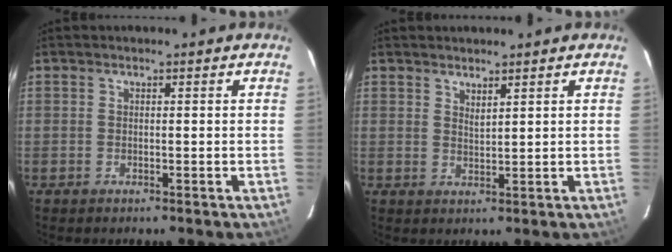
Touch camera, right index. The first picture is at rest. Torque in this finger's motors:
{"motor_torque": [-0.21, 0.00, -0.07, 0.00]}